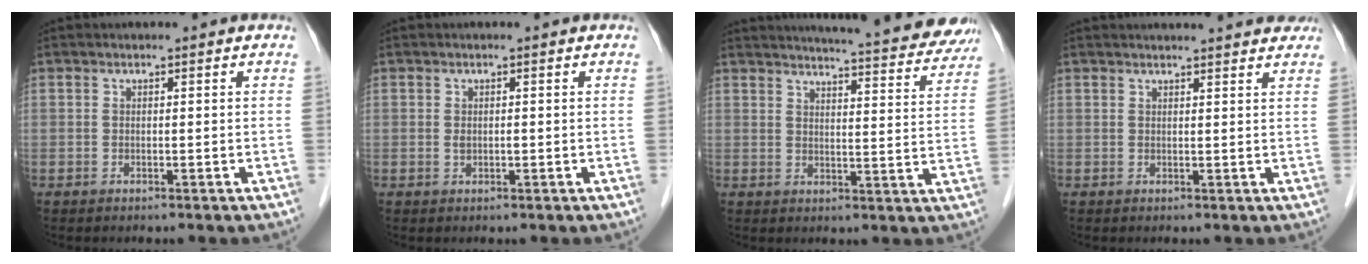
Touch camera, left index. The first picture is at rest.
{"total": 0.9, "force": [0.1, 0.4, 0.8], "torque": [-0.017, 0.004, 0.004]}
{"total": 20.8, "force": [19.5, 1.8, 7.1], "torque": [-0.092, -0.053, 0.224]}
{"total": 10.2, "force": [9.7, 0.8, 3.0], "torque": [-0.030, 0.010, 0.099]}